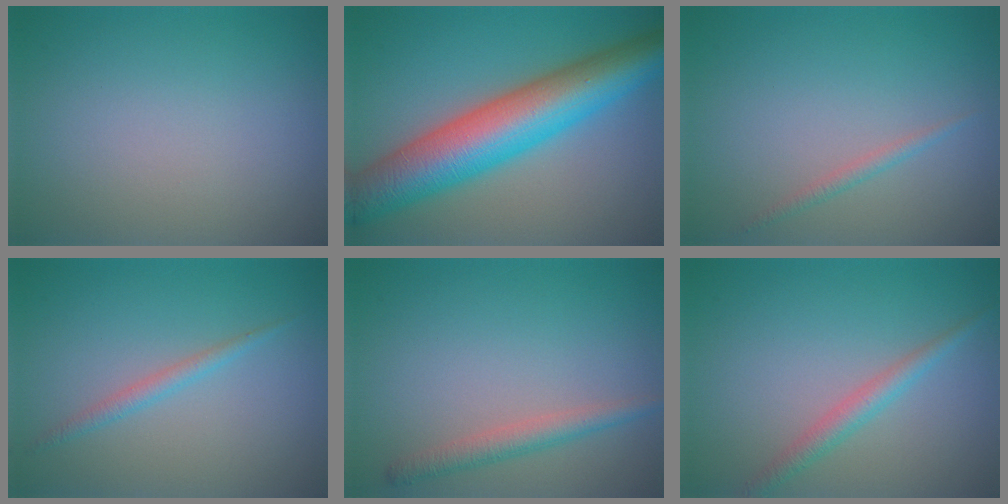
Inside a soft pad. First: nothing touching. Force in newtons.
{"total": 11.2, "press": 11.2, "slide": 0.1}
{"total": 0.9, "press": 0.9, "slide": 0.1}
{"total": 1.4, "press": 1.4, "slide": 0.1}
{"total": 2.3, "press": 2.3, "slide": 0.1}
{"total": 2.0, "press": 2.0, "slide": 0.1}